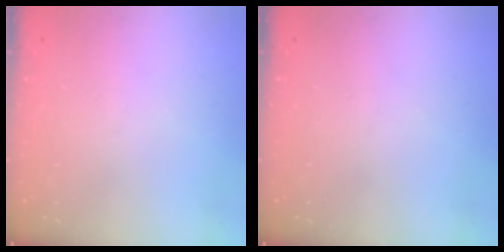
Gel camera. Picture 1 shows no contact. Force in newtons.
{"total": 0.0}